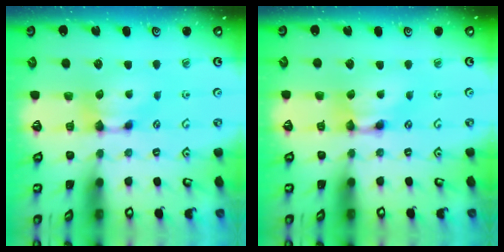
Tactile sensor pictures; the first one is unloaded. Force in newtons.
{"total": 2.1, "press": 2.1, "slide": 0.1}